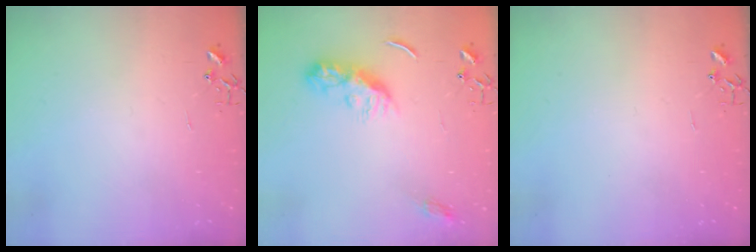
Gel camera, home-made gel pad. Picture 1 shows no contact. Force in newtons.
{"total": 10.4, "press": 10.4, "slide": 0.2}
{"total": 0.0}